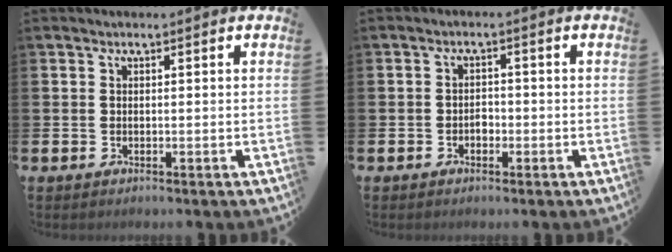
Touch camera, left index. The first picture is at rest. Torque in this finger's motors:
{"motor_torque": [-0.07, -0.15, -0.04, -0.01]}